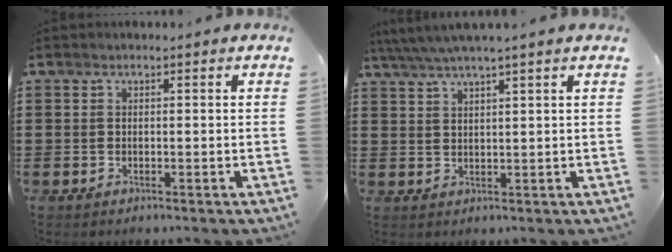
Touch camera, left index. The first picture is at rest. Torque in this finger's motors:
{"motor_torque": [1.56, -0.58, 0.32, 0.21]}